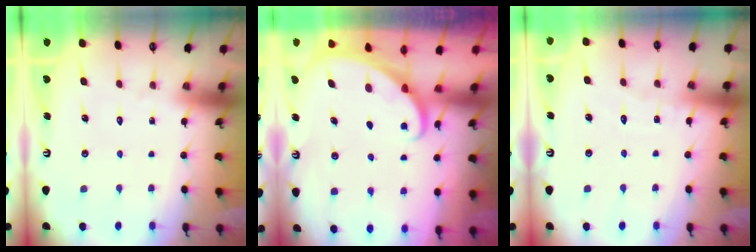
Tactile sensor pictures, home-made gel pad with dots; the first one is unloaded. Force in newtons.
{"total": 1.4, "press": 1.4, "slide": 0.1}
{"total": 4.8, "press": 4.8, "slide": 0.5}